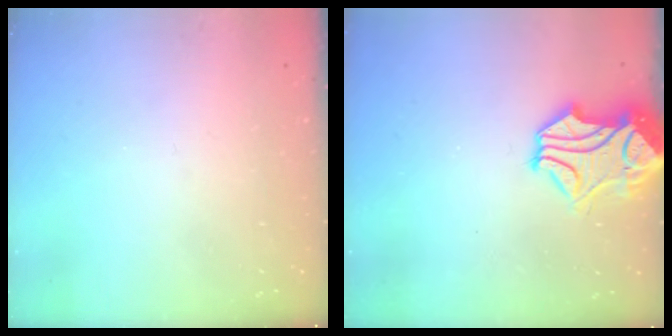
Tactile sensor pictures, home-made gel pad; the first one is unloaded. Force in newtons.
{"total": 3.2, "press": 2.8, "slide": 1.6}